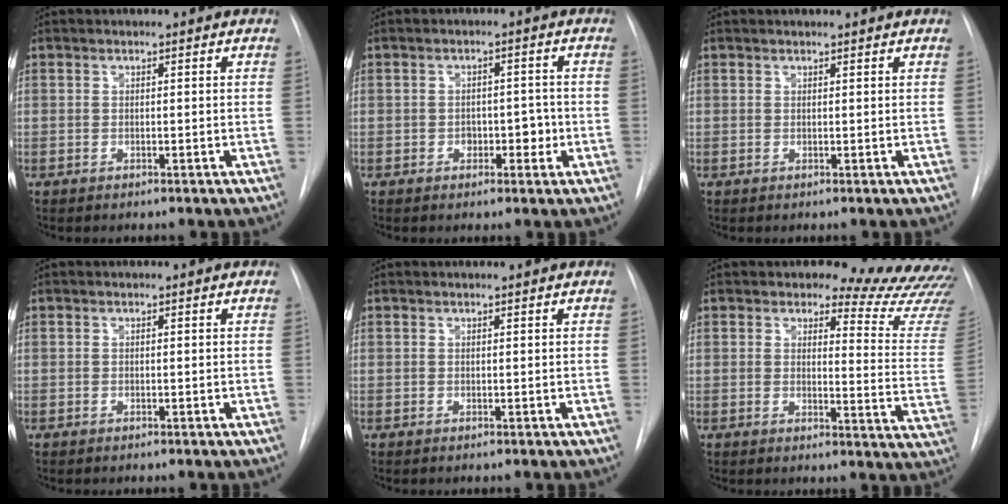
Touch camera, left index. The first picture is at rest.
{"total": 3.4, "force": [-1.0, 2.3, 2.4], "torque": [-0.021, 0.010, -0.011]}
{"total": 2.3, "force": [2.2, 0.3, 0.7], "torque": [-0.009, 0.016, 0.027]}
{"total": 0.0}
{"total": 1.4, "force": [1.3, 0.1, 0.4], "torque": [-0.007, 0.015, 0.019]}
{"total": 15.9, "force": [15.4, 3.1, 2.6], "torque": [0.006, -0.129, 0.139]}